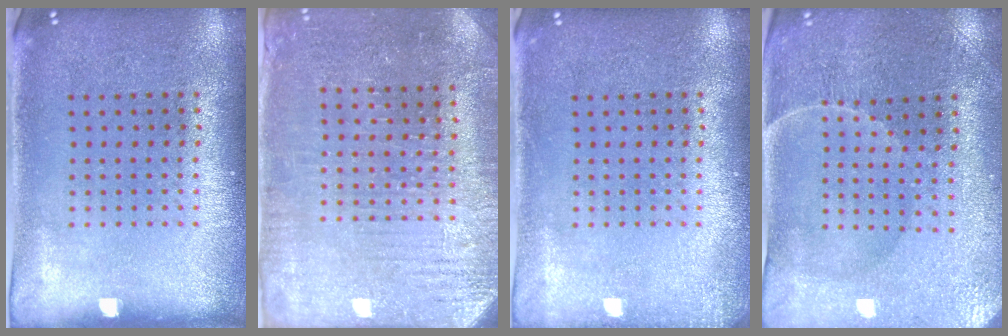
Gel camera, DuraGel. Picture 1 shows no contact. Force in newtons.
{"total": 3.1, "press": 3.1, "slide": 0.4}
{"total": 1.1, "press": 1.1, "slide": 0.3}
{"total": 0.9, "press": 0.8, "slide": 0.3}